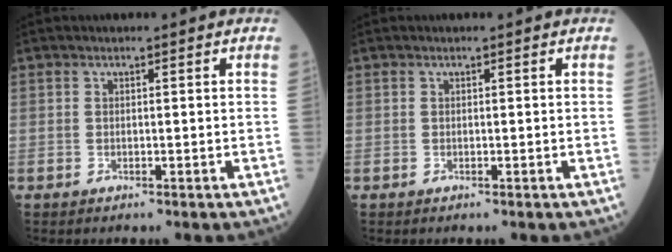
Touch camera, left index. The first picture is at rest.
{"total": 0.0}